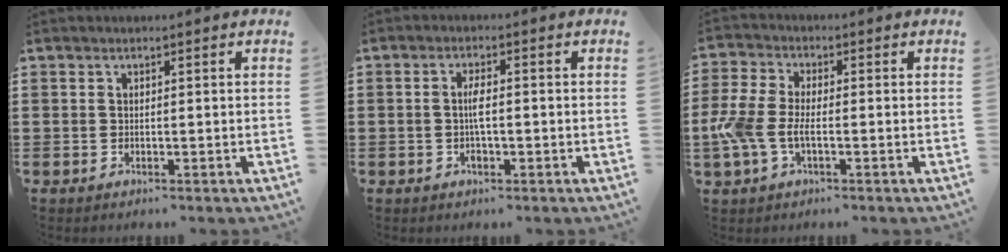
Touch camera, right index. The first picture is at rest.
{"total": 3.0, "force": [-0.5, 1.0, 2.7], "torque": [-0.058, 0.000, -0.011]}
{"total": 6.1, "force": [-1.9, 2.9, 5.1], "torque": [-0.134, -0.009, -0.043]}